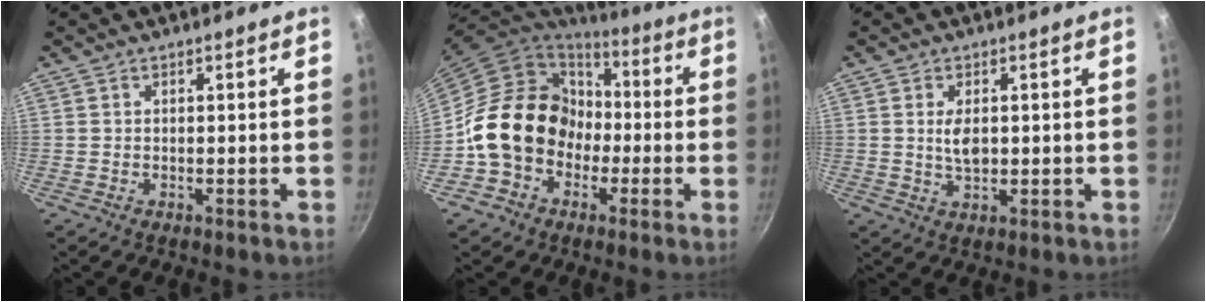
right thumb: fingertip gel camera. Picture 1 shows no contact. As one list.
[{"total": 17.5, "force": [-2.5, 14.7, 9.1], "torque": [-0.111, 0.055, -0.040]}, {"total": 4.2, "force": [0.4, 2.3, 3.4], "torque": [-0.057, -0.005, 0.009]}]